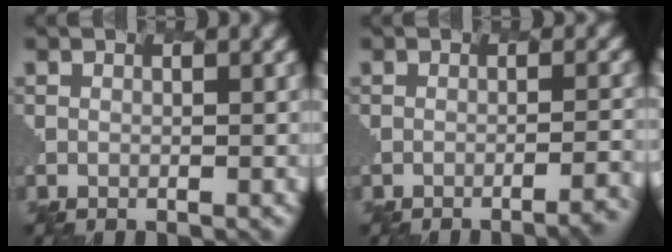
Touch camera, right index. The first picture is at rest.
{"total": 3.6, "force": [-2.7, 0.7, 2.3], "torque": [-0.023, 0.012, -0.032]}